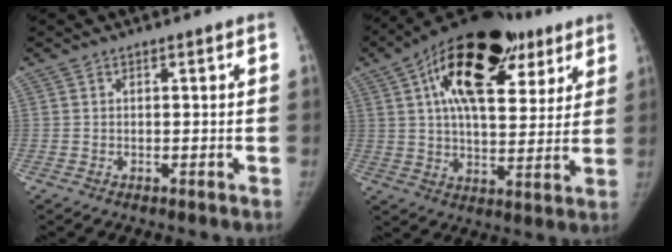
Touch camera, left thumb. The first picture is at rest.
{"total": 25.1, "force": [11.5, 12.6, 18.4], "torque": [-0.257, 0.006, 0.178]}